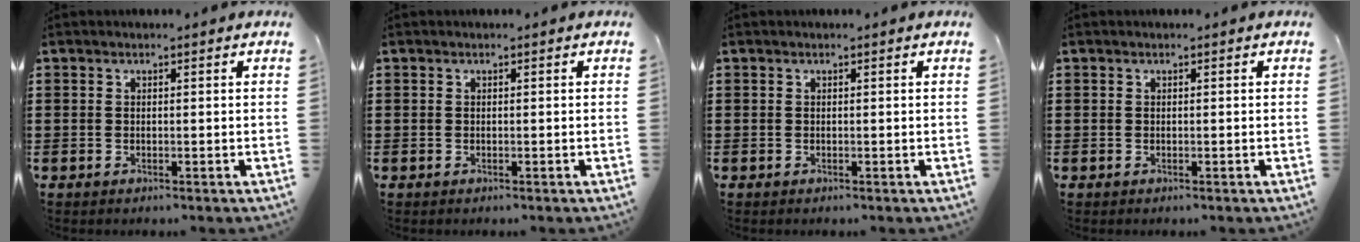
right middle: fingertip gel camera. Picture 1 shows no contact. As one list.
[{"total": 0.0}, {"total": 0.0}, {"total": 0.0}]